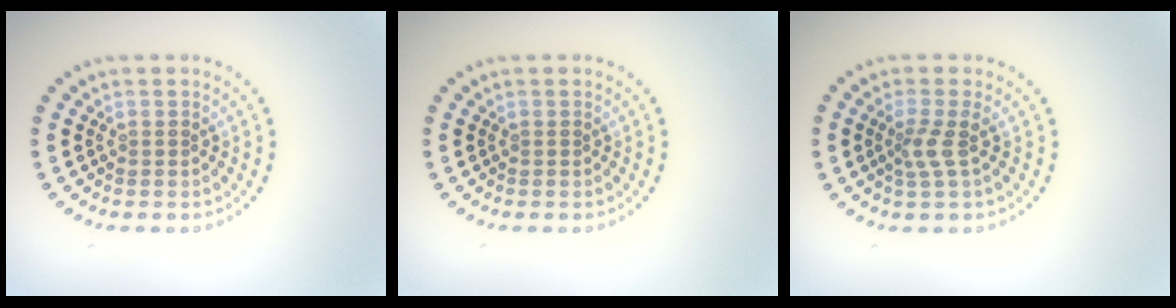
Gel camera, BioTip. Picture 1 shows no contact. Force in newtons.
{"total": 0.0}
{"total": 1.9, "press": 1.4, "slide": 1.3}